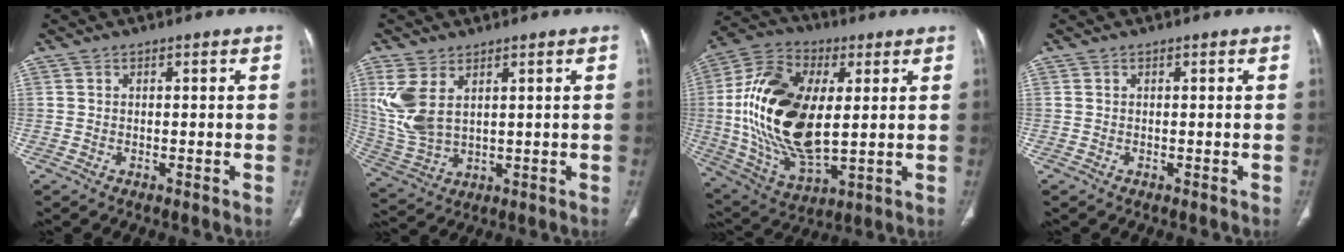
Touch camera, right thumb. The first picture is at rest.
{"total": 8.1, "force": [2.9, 4.5, 6.0], "torque": [-0.139, -0.007, 0.074]}
{"total": 23.9, "force": [2.4, 12.5, 20.3], "torque": [-0.398, -0.010, 0.047]}
{"total": 0.0}